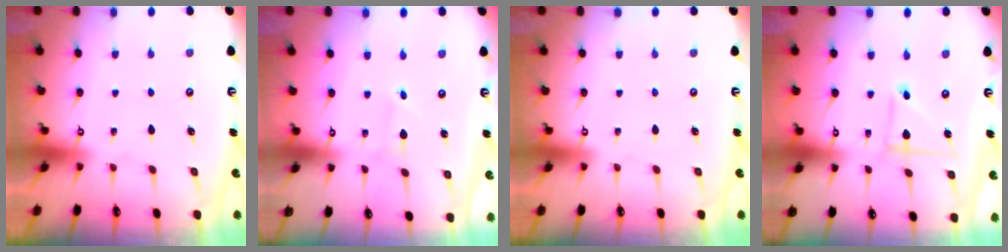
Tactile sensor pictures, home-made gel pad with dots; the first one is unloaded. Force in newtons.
{"total": 1.1, "press": 1.1, "slide": 0.1}
{"total": 0.0}
{"total": 3.9, "press": 3.9, "slide": 0.3}